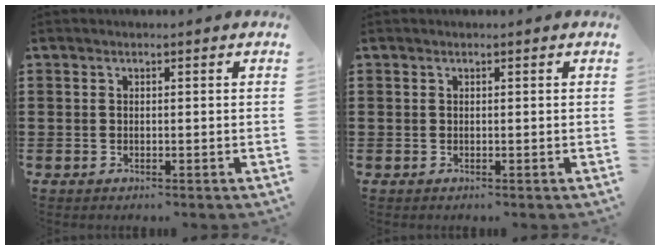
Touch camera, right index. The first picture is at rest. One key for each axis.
{"total": 0.0}